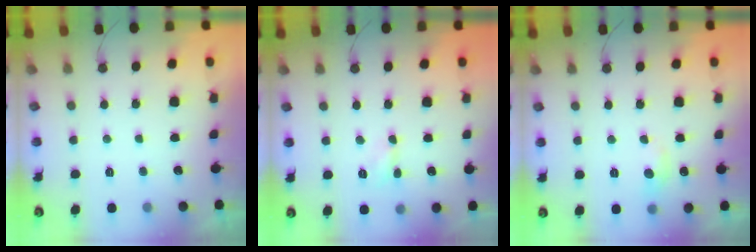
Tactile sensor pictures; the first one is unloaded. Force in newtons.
{"total": 3.1, "press": 3.0, "slide": 0.4}
{"total": 6.4, "press": 6.4, "slide": 0.9}